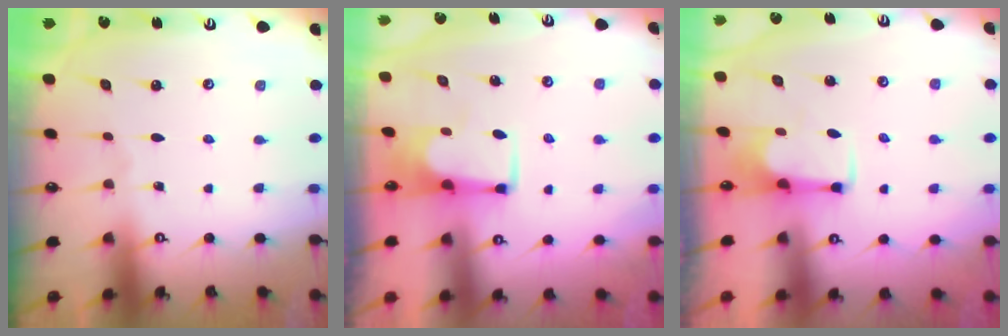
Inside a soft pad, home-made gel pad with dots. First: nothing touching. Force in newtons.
{"total": 1.5, "press": 1.5, "slide": 0.1}
{"total": 2.5, "press": 2.3, "slide": 0.9}